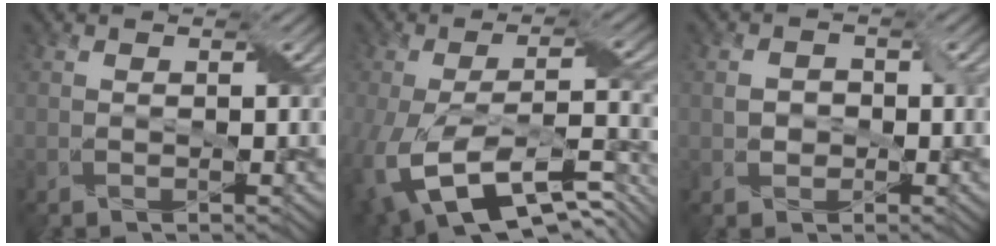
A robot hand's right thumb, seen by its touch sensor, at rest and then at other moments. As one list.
[{"total": 15.7, "force": [-7.1, 6.5, 12.4], "torque": [-0.261, -0.041, -0.097]}, {"total": 1.9, "force": [-0.3, 1.8, 0.5], "torque": [-0.010, -0.005, -0.005]}]